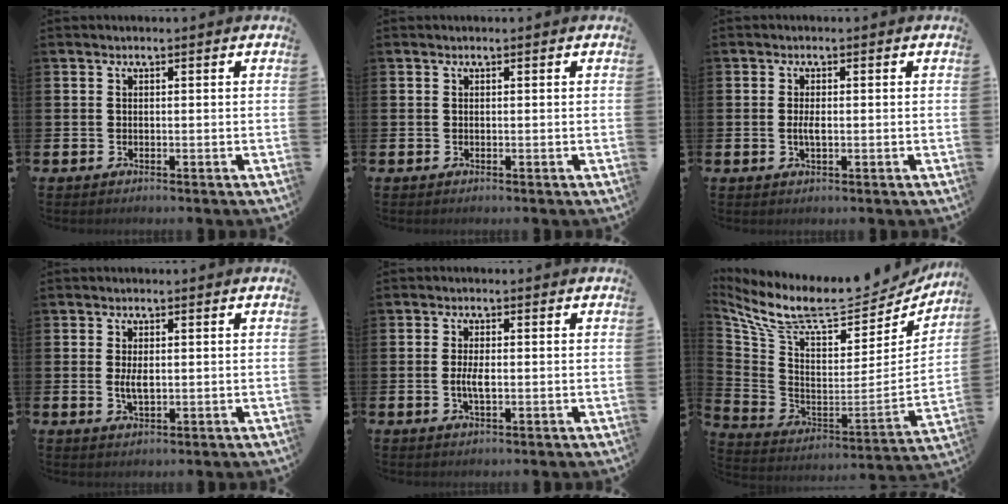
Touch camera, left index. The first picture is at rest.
{"total": 0.0}
{"total": 1.8, "force": [-0.1, 0.6, 1.7], "torque": [-0.024, -0.002, -0.004]}
{"total": 2.6, "force": [0.2, 1.2, 2.3], "torque": [-0.030, -0.003, -0.001]}
{"total": 2.6, "force": [-0.2, 1.0, 2.4], "torque": [-0.036, -0.003, -0.006]}
{"total": 9.5, "force": [7.6, 2.6, 5.0], "torque": [-0.125, -0.057, 0.126]}